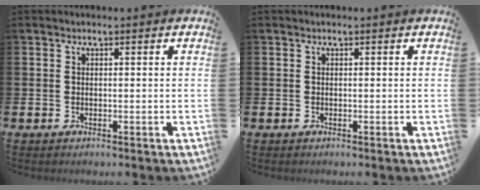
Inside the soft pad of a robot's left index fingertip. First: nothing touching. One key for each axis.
{"total": 0.0}